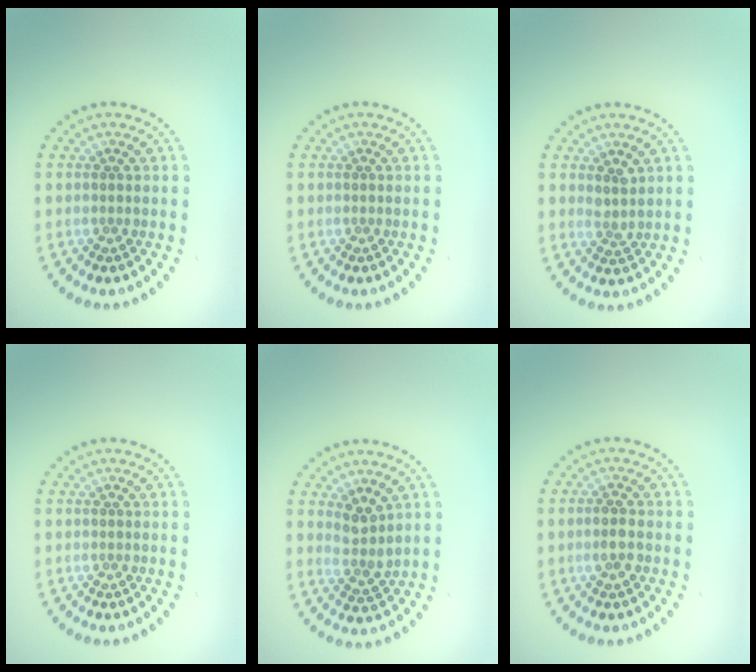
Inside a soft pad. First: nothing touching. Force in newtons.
{"total": 0.0}
{"total": 1.5, "press": 1.2, "slide": 0.9}
{"total": 0.0}
{"total": 2.4, "press": 2.0, "slide": 1.3}
{"total": 1.6, "press": 1.6, "slide": 0.2}